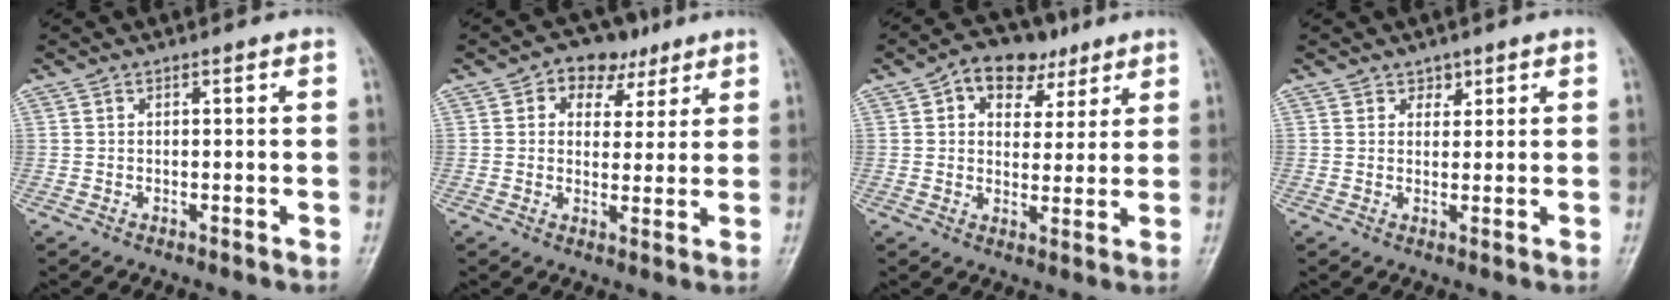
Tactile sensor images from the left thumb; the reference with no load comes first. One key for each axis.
{"total": 8.0, "fx": 4.0, "fy": 5.9, "fz": 3.7, "tx": -0.013, "ty": -0.007, "tz": 0.057}
{"total": 10.1, "fx": 5.1, "fy": 7.0, "fz": 5.3, "tx": -0.042, "ty": -0.006, "tz": 0.076}
{"total": 2.0, "fx": 1.3, "fy": 1.4, "fz": 0.4, "tx": 0.013, "ty": -0.007, "tz": 0.016}